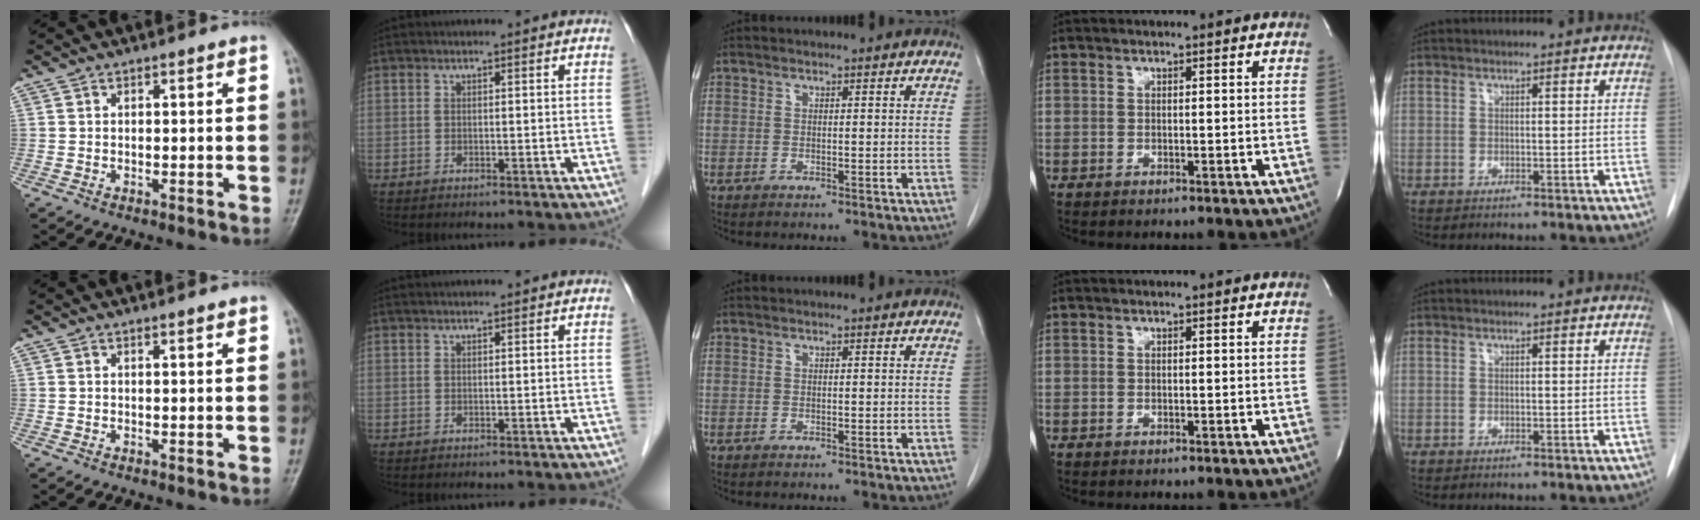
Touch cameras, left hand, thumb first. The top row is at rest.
{"thumb": {"total": 1.0, "force": [0.8, 0.1, 0.5], "torque": [-0.005, -0.003, 0.012]}, "index": {"total": 2.1, "force": [2.0, 0.1, 0.8], "torque": [-0.008, 0.026, 0.031]}}